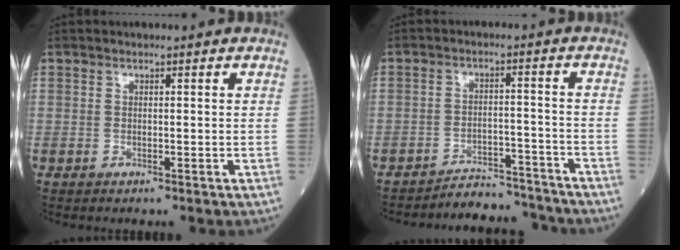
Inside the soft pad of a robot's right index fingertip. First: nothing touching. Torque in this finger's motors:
{"motor_torque": [-0.13, -0.06, -0.28, -0.14]}